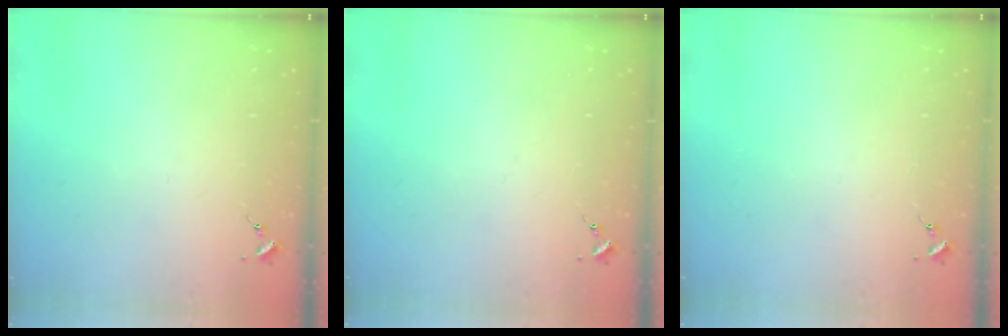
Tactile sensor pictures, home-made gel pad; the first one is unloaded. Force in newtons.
{"total": 0.0}
{"total": 0.0}